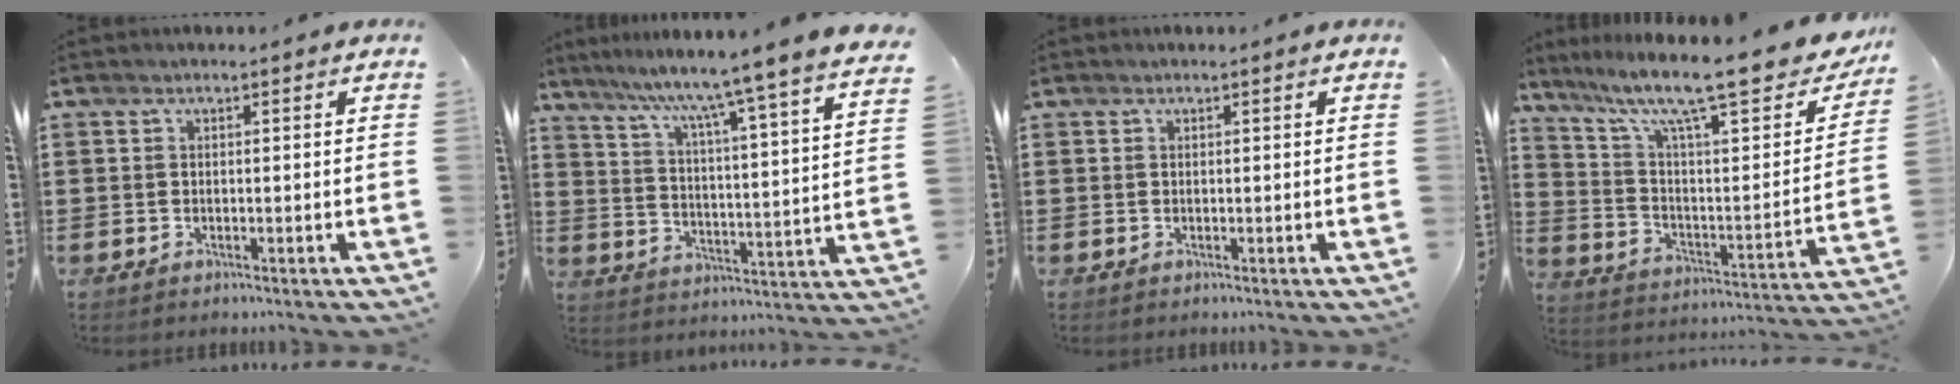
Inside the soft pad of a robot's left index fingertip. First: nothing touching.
{"total": 7.1, "force": [6.0, -2.3, 2.8], "torque": [-0.073, -0.068, 0.087]}
{"total": 0.0}
{"total": 14.0, "force": [10.6, 2.0, 8.9], "torque": [-0.178, -0.074, 0.168]}